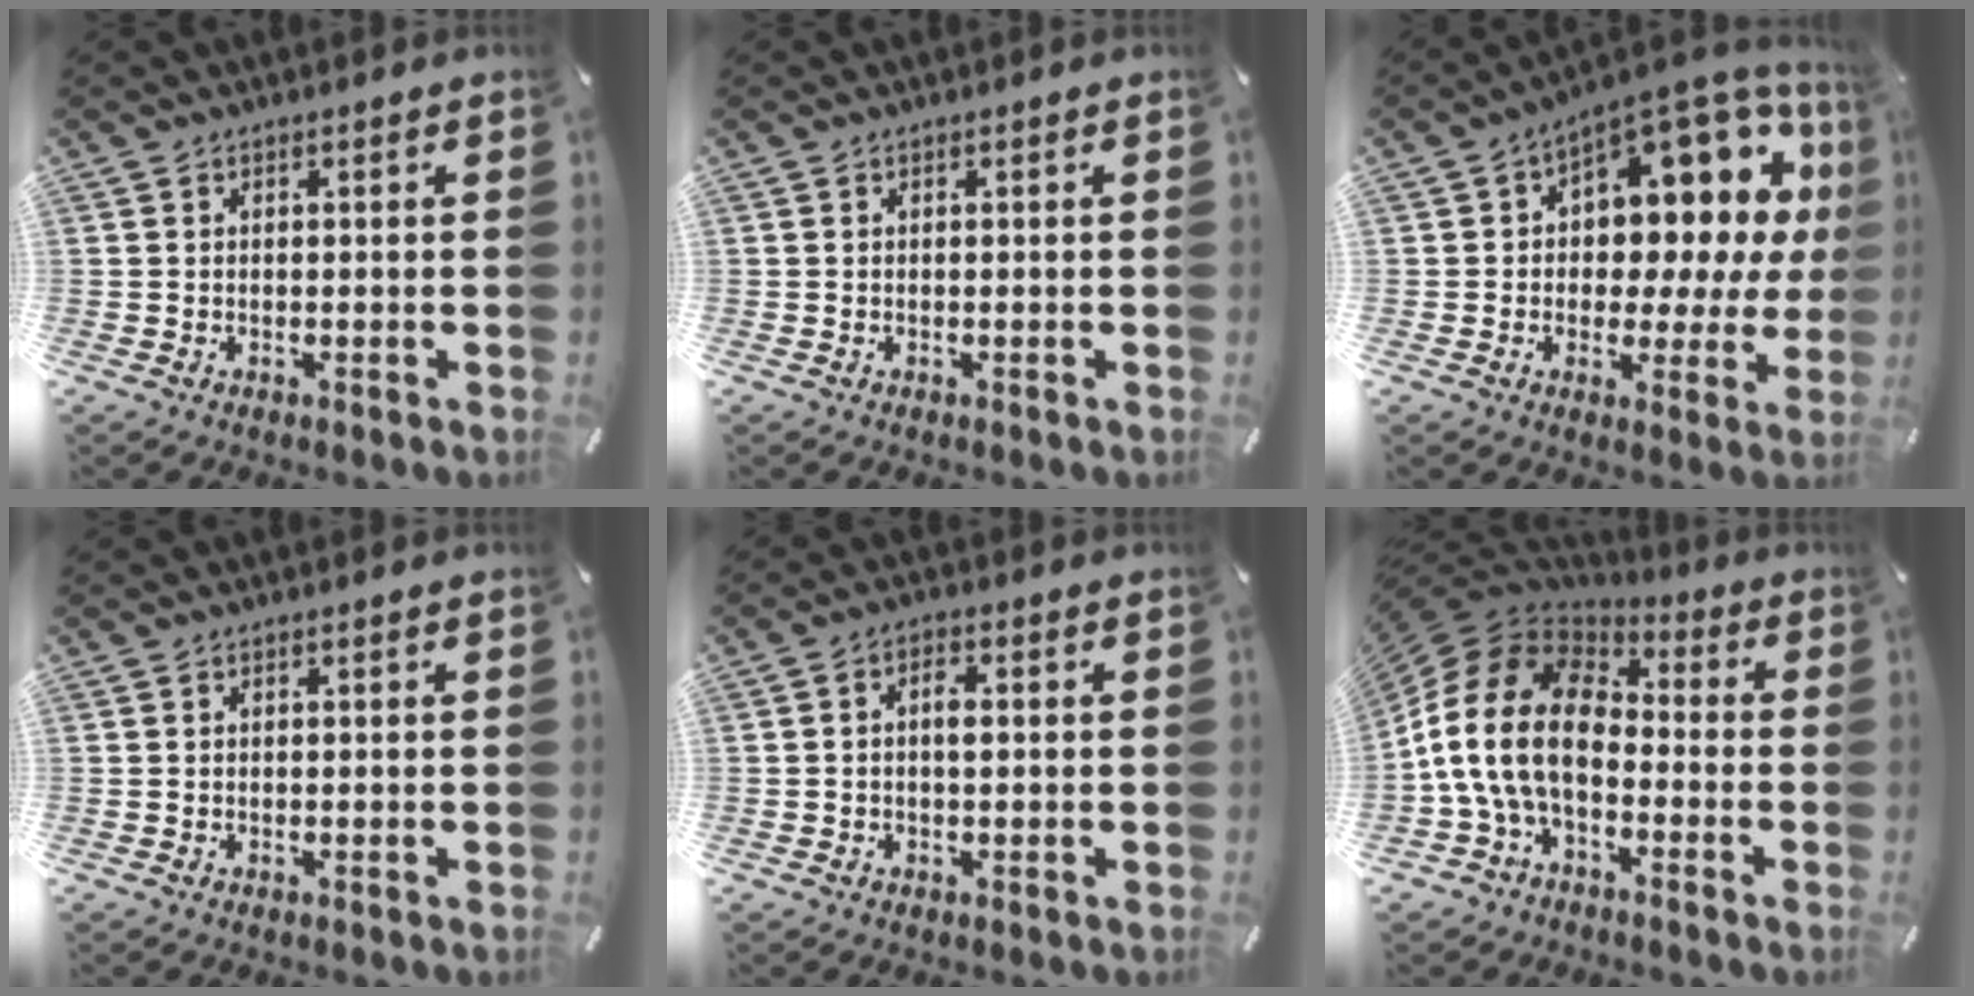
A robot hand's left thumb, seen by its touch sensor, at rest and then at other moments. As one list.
[{"total": 0.0}, {"total": 11.4, "force": [5.8, 7.4, 6.3], "torque": [-0.073, -0.075, 0.100]}, {"total": 0.0}, {"total": 2.8, "force": [0.0, 1.6, 2.3], "torque": [-0.038, 0.003, -0.004]}, {"total": 16.6, "force": [-4.0, 10.9, 11.9], "torque": [-0.257, 0.026, -0.075]}]